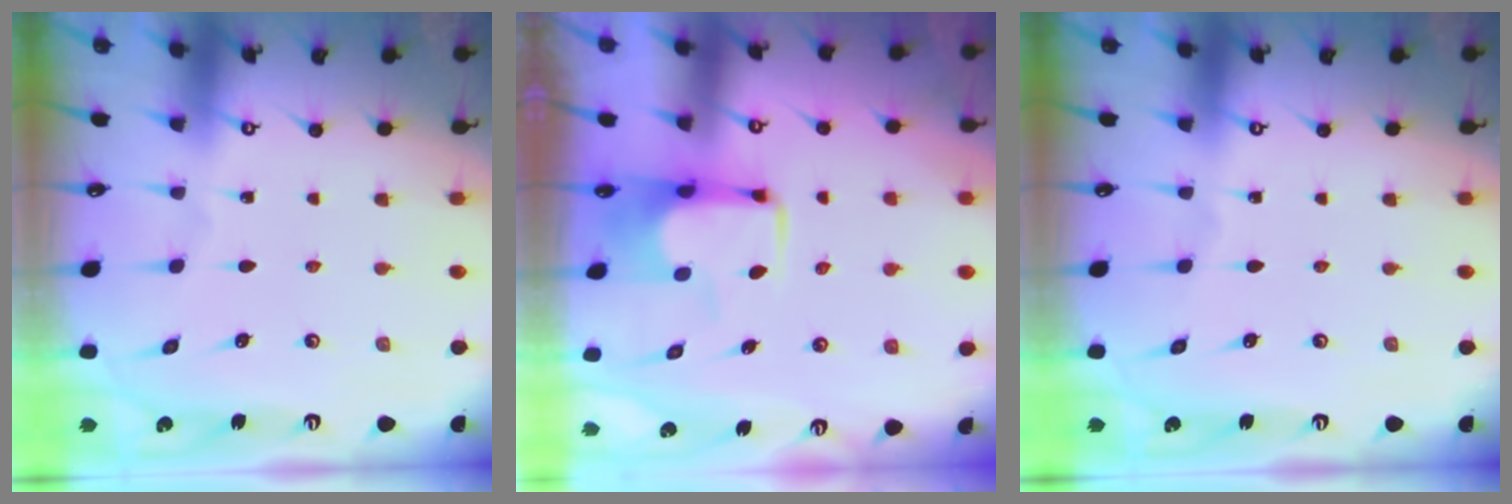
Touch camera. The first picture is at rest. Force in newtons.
{"total": 2.2, "press": 2.1, "slide": 0.8}
{"total": 0.0}